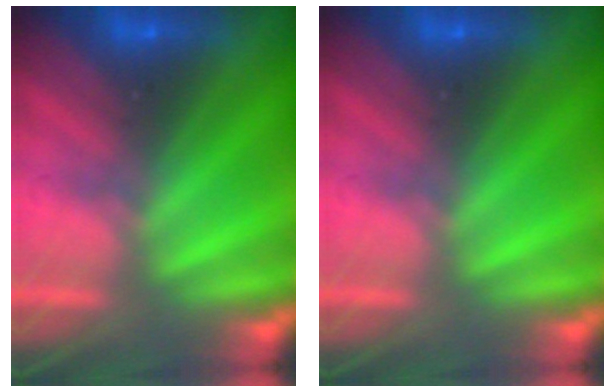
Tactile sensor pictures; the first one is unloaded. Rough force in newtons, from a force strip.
{"total": 0.0}